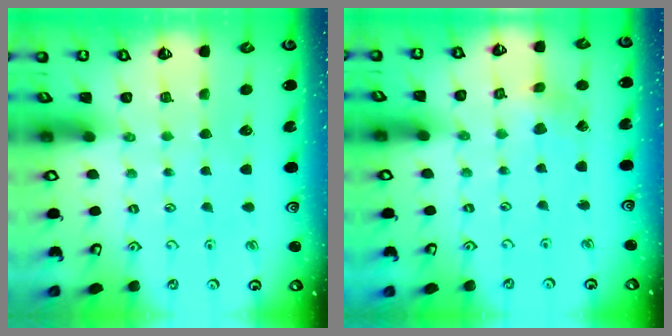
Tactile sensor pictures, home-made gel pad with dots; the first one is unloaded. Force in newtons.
{"total": 2.0, "press": 1.9, "slide": 0.3}